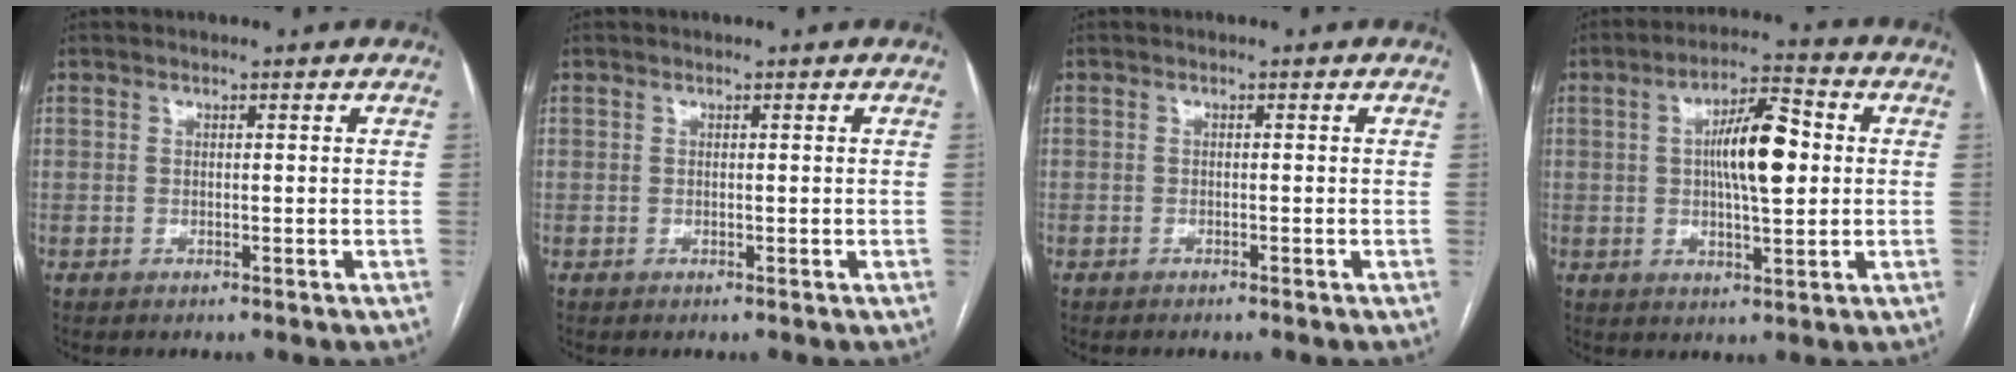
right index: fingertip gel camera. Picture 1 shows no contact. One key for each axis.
{"total": 0.0}
{"total": 1.0, "fx": -0.9, "fy": 0.0, "fz": 0.4, "tx": -0.008, "ty": 0.000, "tz": -0.013}
{"total": 10.0, "fx": 1.2, "fy": 2.6, "fz": 9.6, "tx": -0.167, "ty": 0.018, "tz": 0.017}